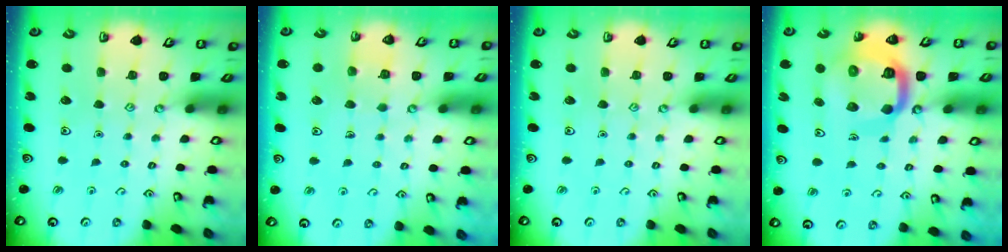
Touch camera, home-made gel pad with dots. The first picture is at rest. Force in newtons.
{"total": 2.8, "press": 2.8, "slide": 0.3}
{"total": 0.0}
{"total": 15.4, "press": 15.3, "slide": 1.9}